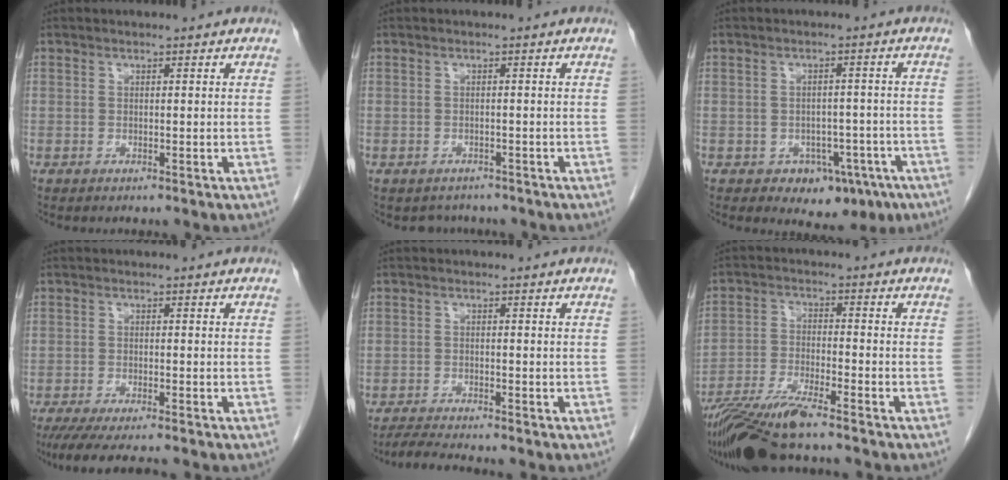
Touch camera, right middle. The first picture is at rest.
{"total": 2.6, "force": [-2.2, 1.4, 0.0], "torque": [-0.008, 0.000, -0.031]}
{"total": 7.6, "force": [-4.2, 5.4, 3.4], "torque": [-0.027, 0.016, -0.048]}
{"total": 9.1, "force": [-7.8, 0.7, 4.7], "torque": [-0.065, -0.021, -0.119]}
{"total": 3.5, "force": [-3.2, -0.8, 1.0], "torque": [-0.027, -0.020, -0.059]}
{"total": 10.4, "force": [-8.6, 0.4, 5.9], "torque": [-0.108, -0.027, -0.153]}